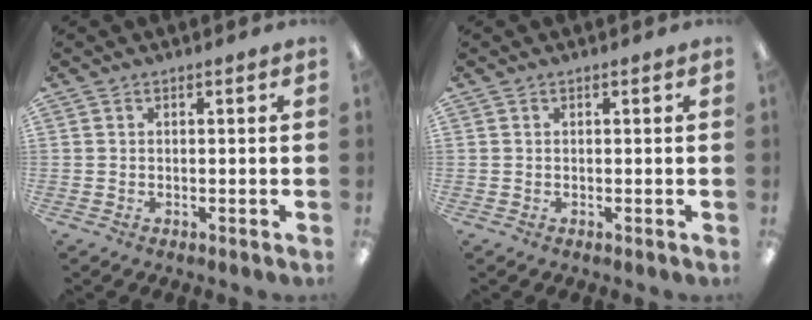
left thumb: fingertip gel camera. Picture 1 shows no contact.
{"total": 0.0}